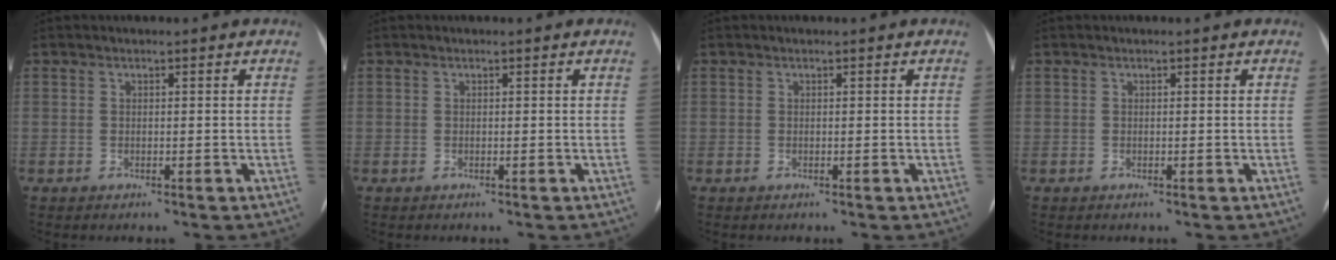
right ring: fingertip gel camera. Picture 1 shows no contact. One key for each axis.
{"total": 0.0}
{"total": 0.0}
{"total": 0.0}